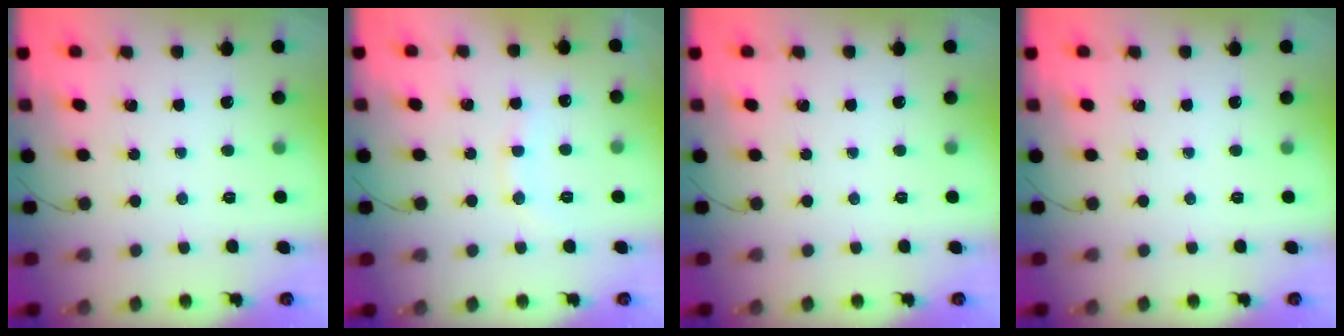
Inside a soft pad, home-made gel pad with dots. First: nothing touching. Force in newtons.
{"total": 8.1, "press": 8.0, "slide": 1.2}
{"total": 0.0}
{"total": 0.0}